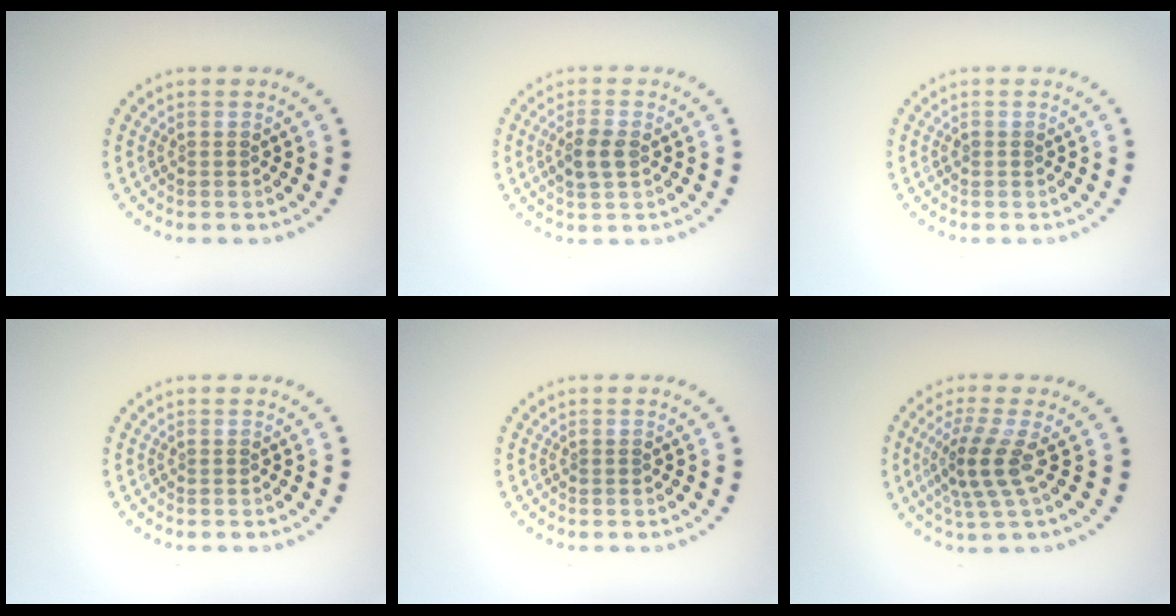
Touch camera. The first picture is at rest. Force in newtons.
{"total": 2.3, "press": 2.3, "slide": 0.5}
{"total": 0.6, "press": 0.6, "slide": 0.2}
{"total": 0.0}
{"total": 0.0}
{"total": 3.6, "press": 2.6, "slide": 2.4}